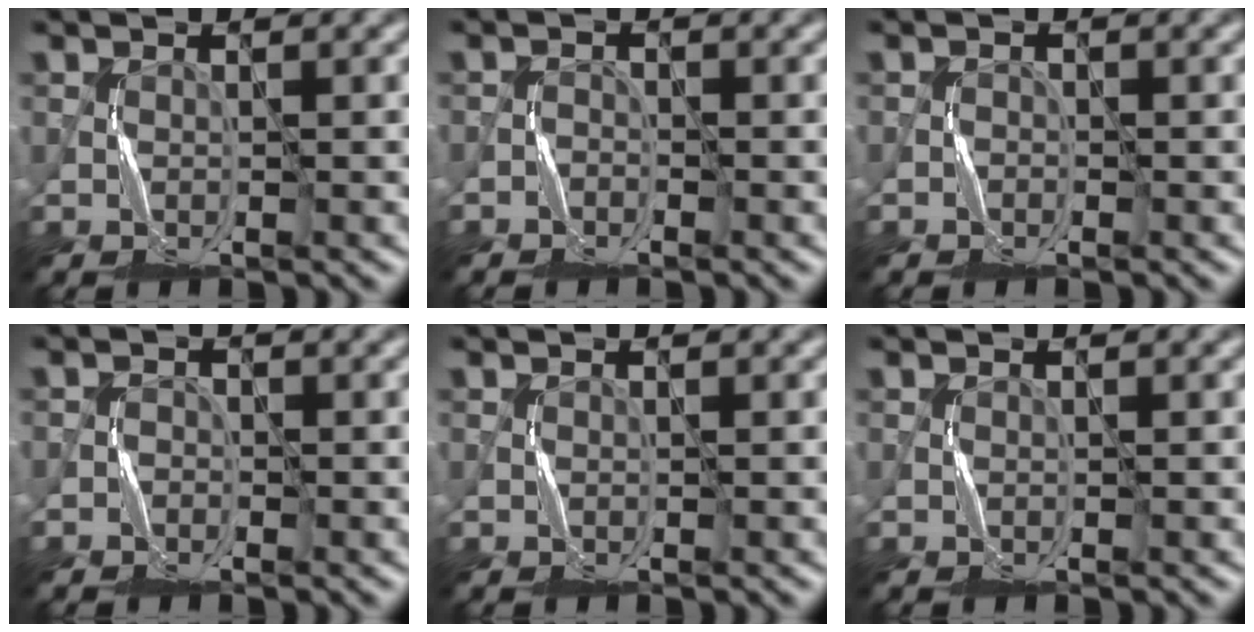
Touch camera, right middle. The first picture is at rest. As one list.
[{"total": 1.2, "force": [-1.1, 0.5, -0.2], "torque": [0.010, 0.006, -0.024]}, {"total": 0.9, "force": [-0.4, 0.7, 0.0], "torque": [0.005, 0.002, -0.011]}, {"total": 1.2, "force": [-0.8, 0.8, -0.1], "torque": [0.010, 0.005, -0.019]}, {"total": 0.0}, {"total": 0.0}]